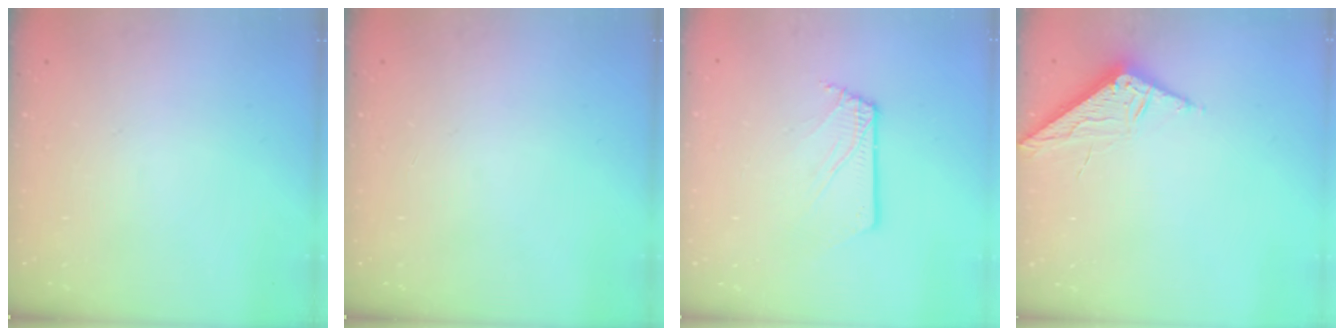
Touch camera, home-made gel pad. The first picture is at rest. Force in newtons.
{"total": 0.0}
{"total": 2.6, "press": 2.6, "slide": 0.3}
{"total": 6.6, "press": 6.6, "slide": 0.1}